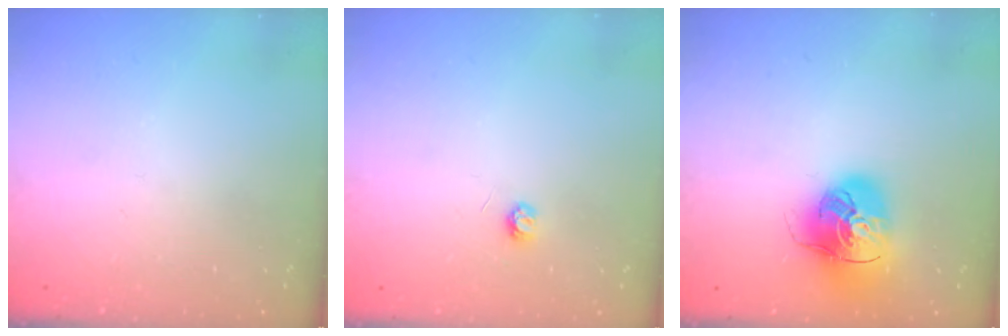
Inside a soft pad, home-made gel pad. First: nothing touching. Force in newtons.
{"total": 3.3, "press": 3.3, "slide": 0.2}
{"total": 16.4, "press": 16.2, "slide": 2.5}